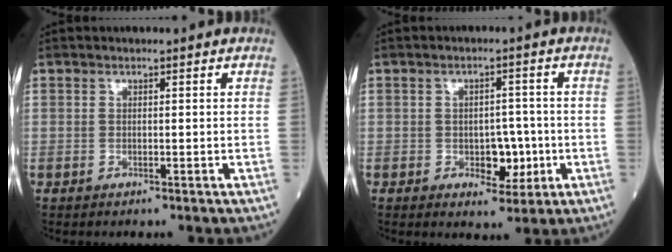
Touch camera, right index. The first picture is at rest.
{"total": 5.0, "force": [-1.2, 2.9, 3.9], "torque": [-0.047, 0.002, -0.011]}